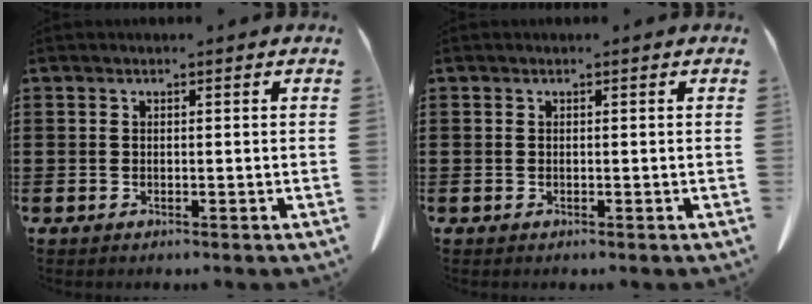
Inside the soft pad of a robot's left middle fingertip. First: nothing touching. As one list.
[{"total": 0.0}]